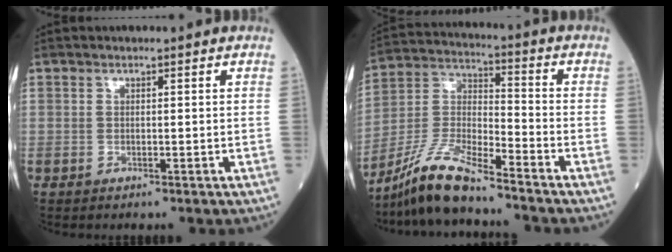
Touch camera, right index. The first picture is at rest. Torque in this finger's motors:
{"motor_torque": [1.08, -1.06, 0.13, 0.09]}